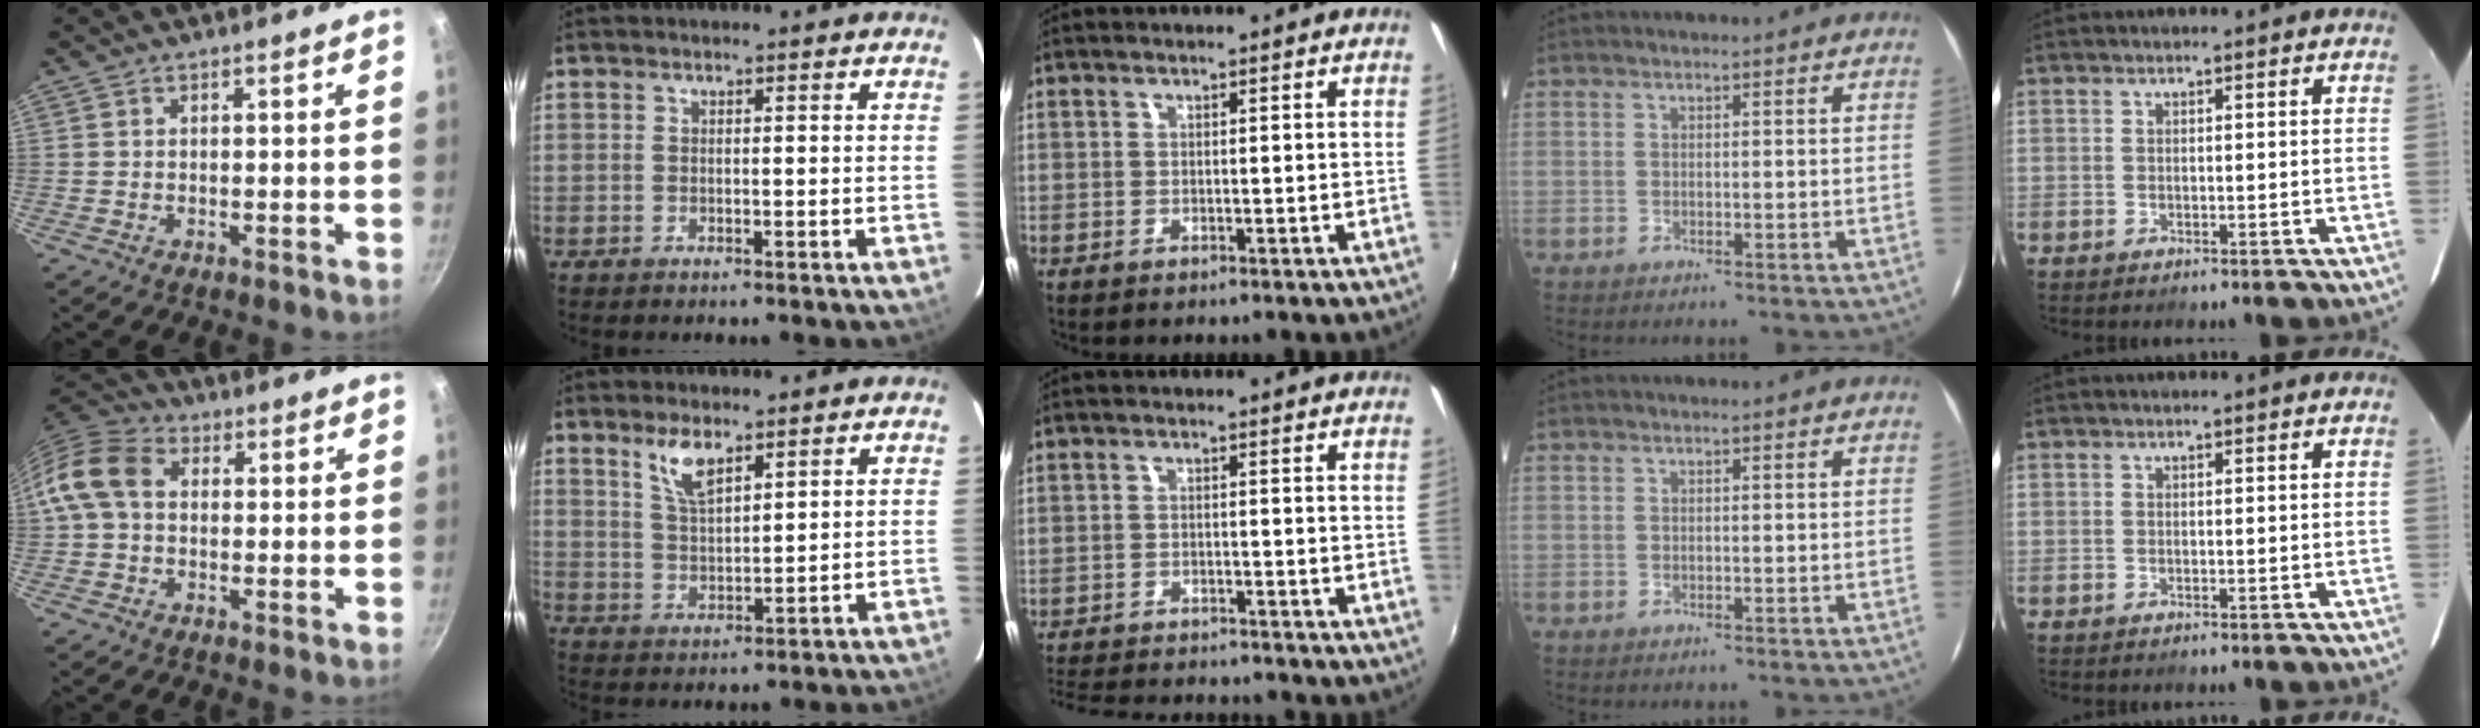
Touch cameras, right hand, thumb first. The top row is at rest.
{"thumb": {"total": 9.3, "force": [0.7, 7.1, 6.1], "torque": [-0.103, 0.024, -0.006]}, "index": {"total": 6.1, "force": [4.1, 2.1, 4.0], "torque": [-0.075, -0.001, 0.084]}, "middle": {"total": 12.4, "force": [-11.1, 3.0, 4.5], "torque": [-0.111, -0.012, -0.170]}}